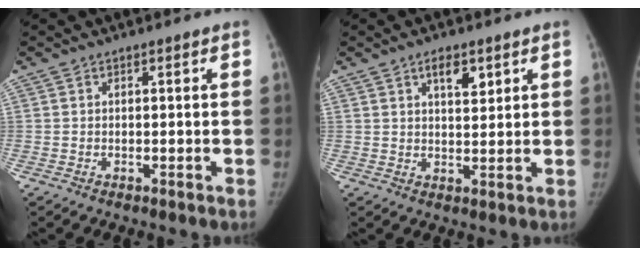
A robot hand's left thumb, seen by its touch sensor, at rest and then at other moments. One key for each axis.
{"total": 4.4, "fx": 2.5, "fy": 2.0, "fz": 3.0, "tx": -0.032, "ty": -0.016, "tz": 0.041}